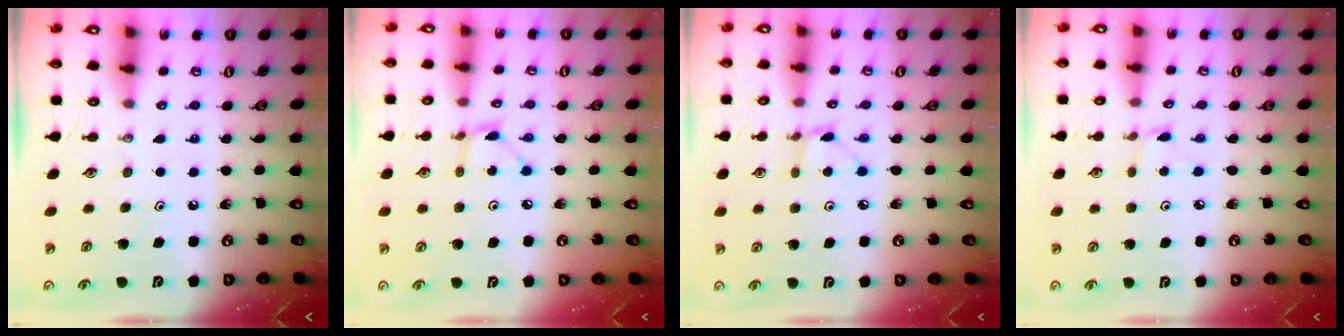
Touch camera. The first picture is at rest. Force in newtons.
{"total": 2.4, "press": 2.4, "slide": 0.1}
{"total": 3.6, "press": 3.6, "slide": 0.4}
{"total": 1.6, "press": 1.6, "slide": 0.2}